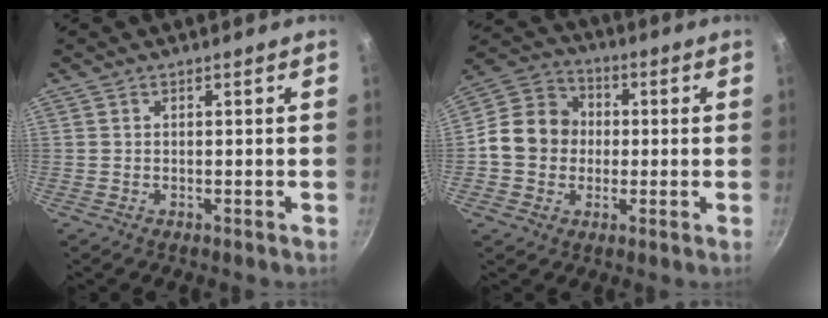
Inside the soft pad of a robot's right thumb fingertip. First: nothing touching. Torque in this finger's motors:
{"motor_torque": [0.58, 2.28, 0.61, -0.99, 0.13]}